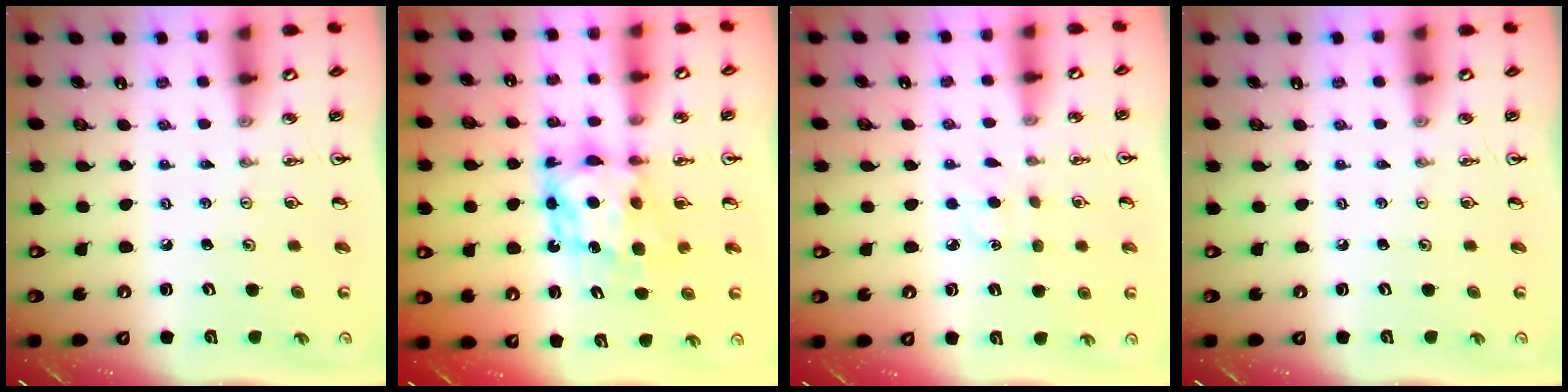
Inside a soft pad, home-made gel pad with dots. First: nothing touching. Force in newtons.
{"total": 7.8, "press": 7.8, "slide": 0.7}
{"total": 3.6, "press": 3.6, "slide": 0.4}
{"total": 0.0}